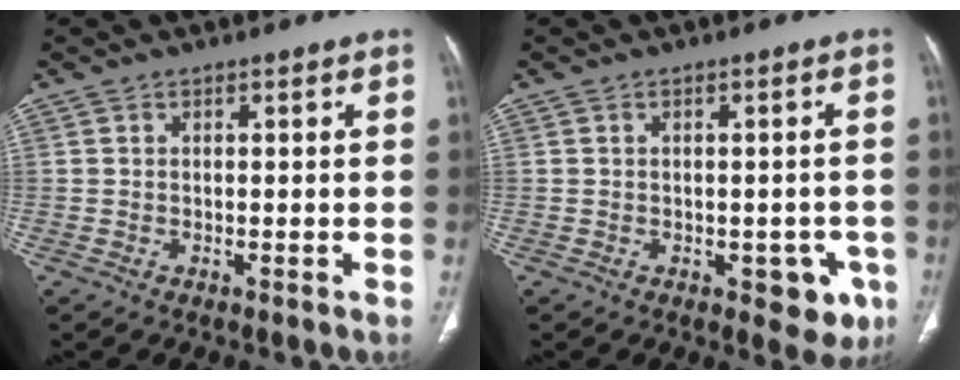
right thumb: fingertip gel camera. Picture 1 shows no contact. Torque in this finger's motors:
{"motor_torque": [0.74, 0.83, -0.19, 0.14, 0.02]}